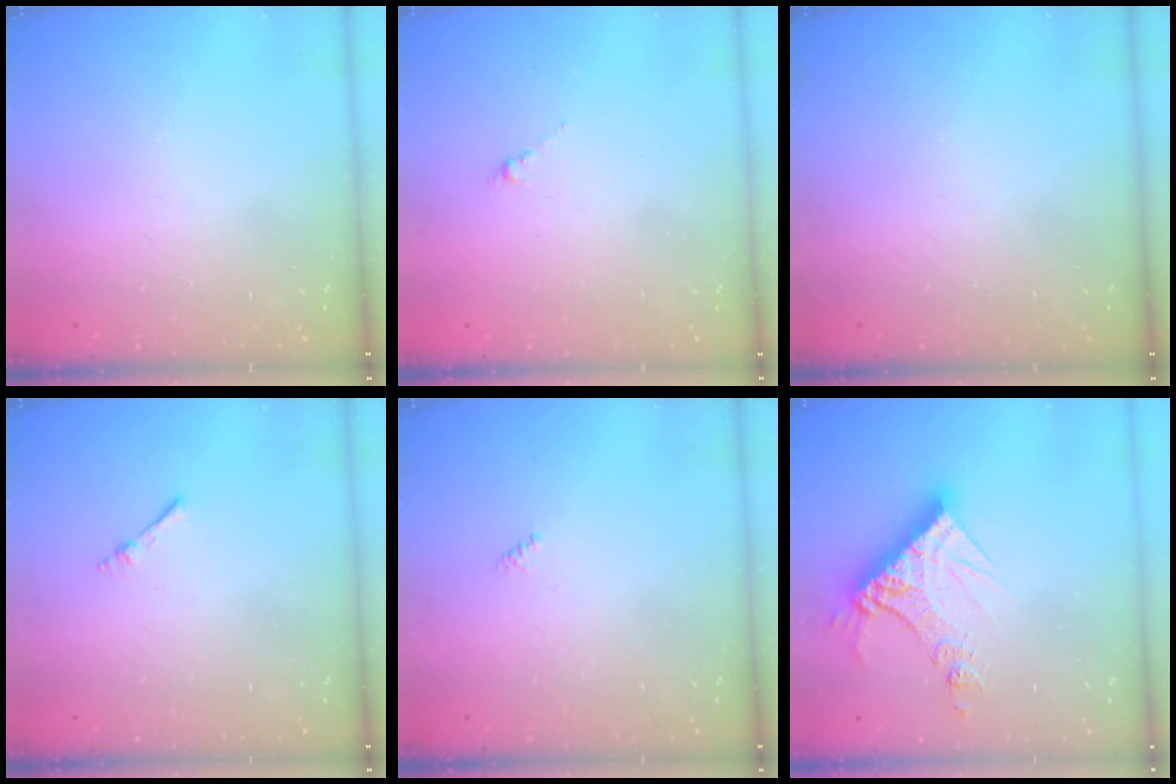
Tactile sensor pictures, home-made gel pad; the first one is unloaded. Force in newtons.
{"total": 0.5, "press": 0.3, "slide": 0.4}
{"total": 0.0}
{"total": 2.2, "press": 2.1, "slide": 0.3}
{"total": 0.0}
{"total": 14.5, "press": 14.4, "slide": 1.8}